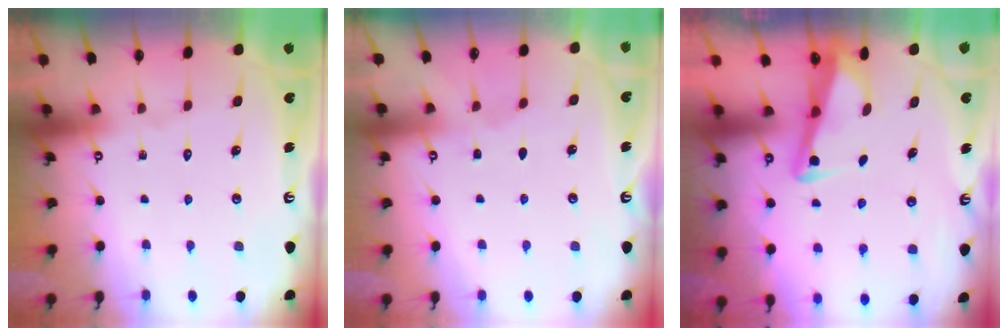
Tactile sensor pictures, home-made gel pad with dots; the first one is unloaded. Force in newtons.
{"total": 2.9, "press": 2.9, "slide": 0.3}
{"total": 3.5, "press": 3.5, "slide": 0.4}